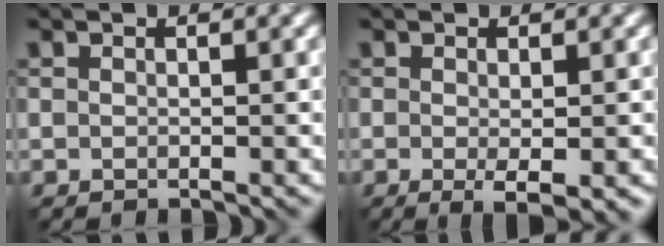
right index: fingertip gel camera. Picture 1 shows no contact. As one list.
[{"total": 2.3, "force": [-0.6, 0.3, 2.3], "torque": [-0.038, -0.011, -0.006]}]